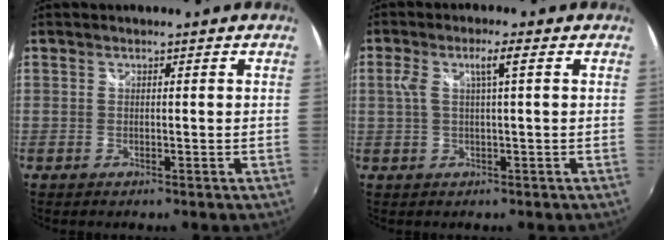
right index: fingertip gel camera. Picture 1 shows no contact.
{"total": 4.1, "force": [0.8, 0.1, 4.0], "torque": [-0.080, 0.005, 0.019]}